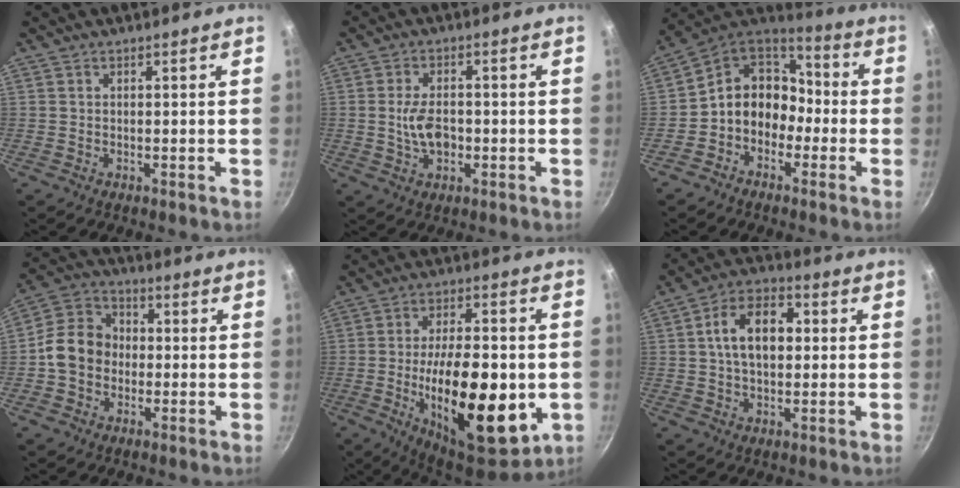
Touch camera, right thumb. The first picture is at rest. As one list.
[{"total": 6.5, "force": [-1.0, 4.0, 5.1], "torque": [-0.080, 0.008, -0.019]}, {"total": 12.0, "force": [-2.9, 9.9, 6.1], "torque": [-0.055, 0.057, -0.072]}, {"total": 10.8, "force": [-1.2, 9.0, 5.8], "torque": [-0.072, 0.029, -0.043]}, {"total": 24.1, "force": [-4.6, 10.5, 21.2], "torque": [-0.308, 0.003, -0.061]}, {"total": 11.5, "force": [1.4, 7.4, 8.7], "torque": [-0.114, 0.024, 0.012]}]